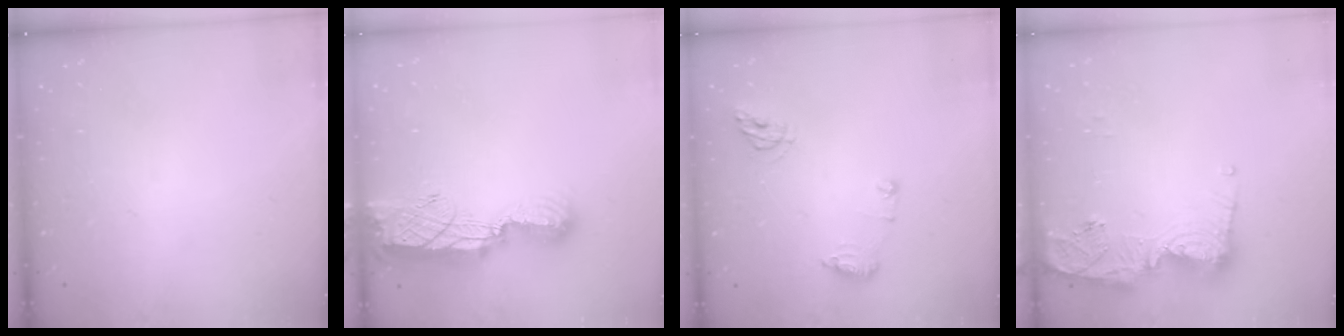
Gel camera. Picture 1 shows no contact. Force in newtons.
{"total": 12.4, "press": 12.3, "slide": 1.2}
{"total": 8.9, "press": 8.8, "slide": 1.1}
{"total": 13.5, "press": 13.4, "slide": 1.3}